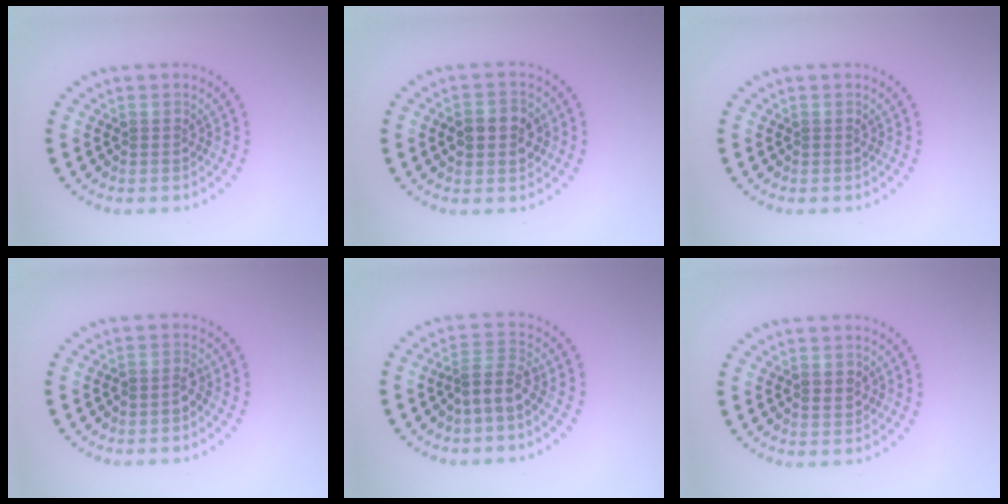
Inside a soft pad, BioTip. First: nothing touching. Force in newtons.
{"total": 3.5, "press": 3.5, "slide": 0.3}
{"total": 0.0}
{"total": 1.4, "press": 1.1, "slide": 0.8}
{"total": 2.8, "press": 2.1, "slide": 1.8}
{"total": 1.1, "press": 1.1, "slide": 0.1}